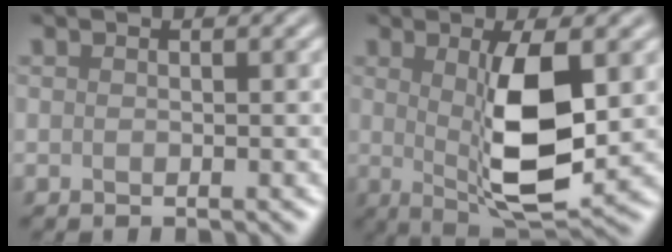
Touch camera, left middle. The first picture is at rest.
{"total": 7.5, "force": [0.3, 2.1, 7.2], "torque": [-0.123, -0.009, 0.016]}